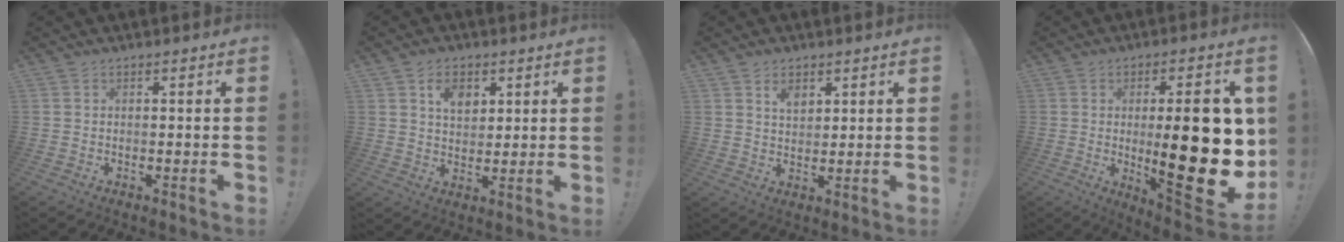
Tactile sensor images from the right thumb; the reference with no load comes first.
{"total": 6.5, "force": [3.2, 4.6, 3.4], "torque": [-0.042, -0.013, 0.055]}
{"total": 3.9, "force": [2.5, 2.5, 1.5], "torque": [-0.016, -0.012, 0.044]}
{"total": 27.1, "force": [-0.4, 9.1, 25.5], "torque": [-0.370, -0.025, 0.005]}